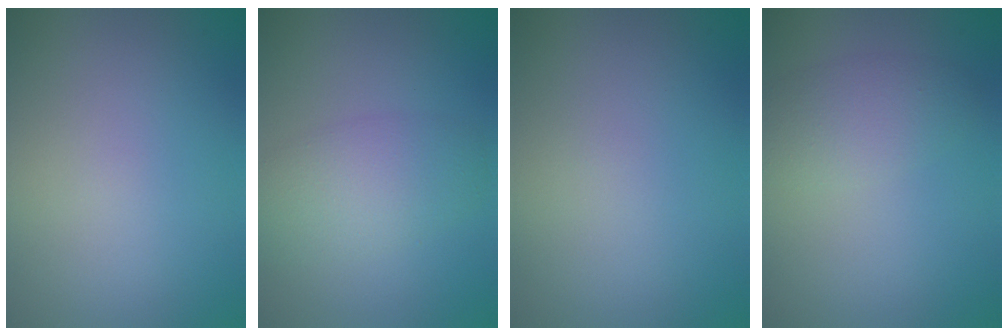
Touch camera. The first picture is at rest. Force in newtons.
{"total": 4.3, "press": 4.3, "slide": 0.3}
{"total": 0.0}
{"total": 2.9, "press": 2.9, "slide": 0.1}